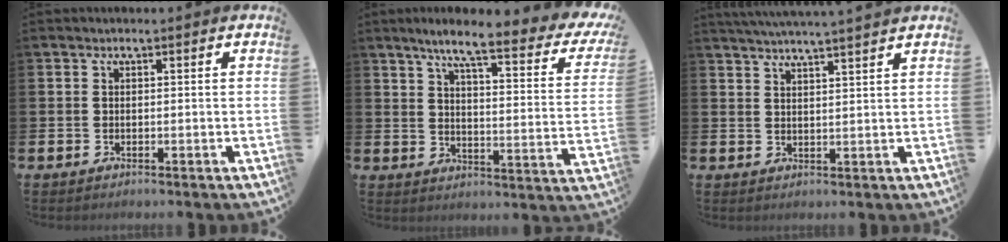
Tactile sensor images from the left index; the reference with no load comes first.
{"total": 7.4, "force": [5.6, 1.2, 4.7], "torque": [-0.082, -0.050, 0.078]}
{"total": 3.8, "force": [3.7, -0.9, 0.3], "torque": [-0.015, -0.016, 0.066]}